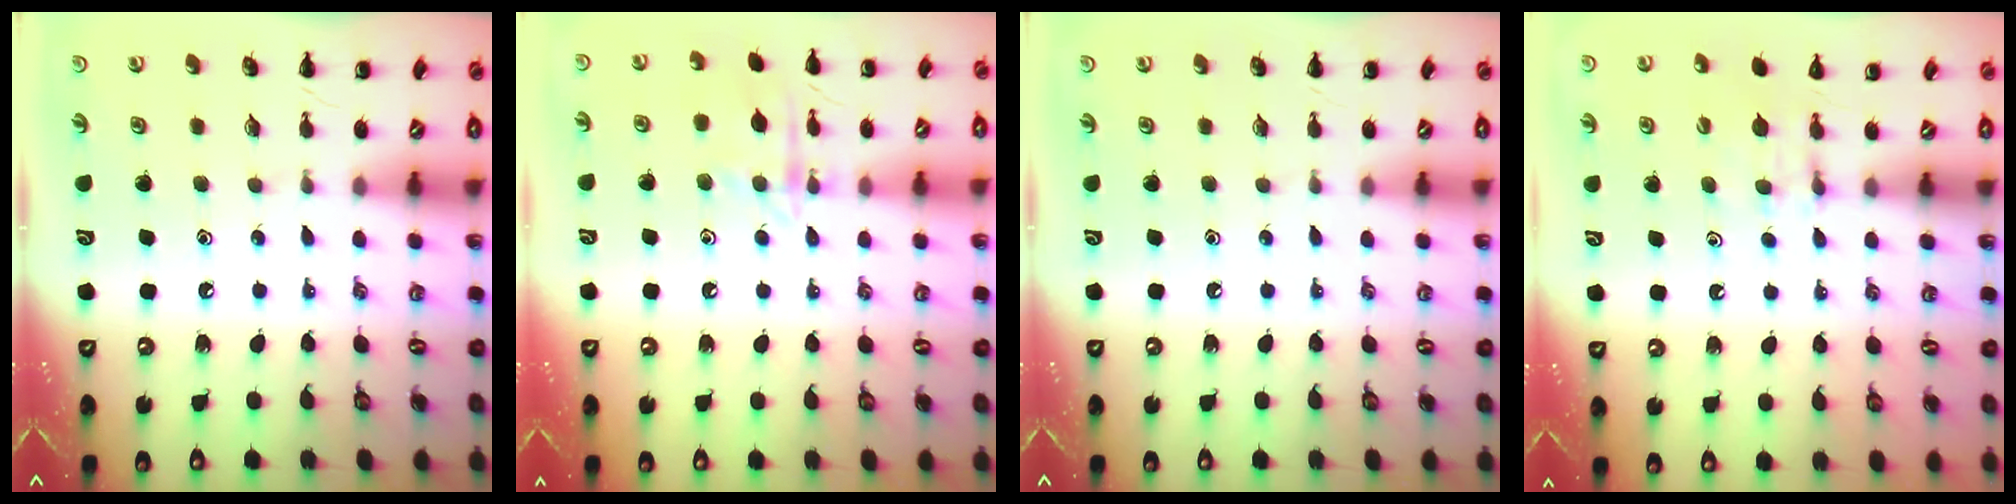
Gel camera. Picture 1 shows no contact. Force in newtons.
{"total": 9.8, "press": 9.7, "slide": 1.4}
{"total": 0.0}
{"total": 4.8, "press": 4.5, "slide": 1.5}